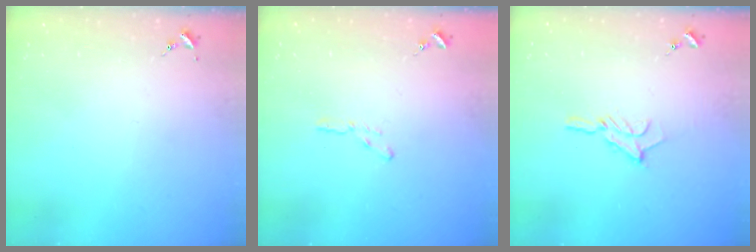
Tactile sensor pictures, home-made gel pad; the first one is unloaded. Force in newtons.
{"total": 3.3, "press": 3.3, "slide": 0.2}
{"total": 8.2, "press": 8.2, "slide": 0.6}